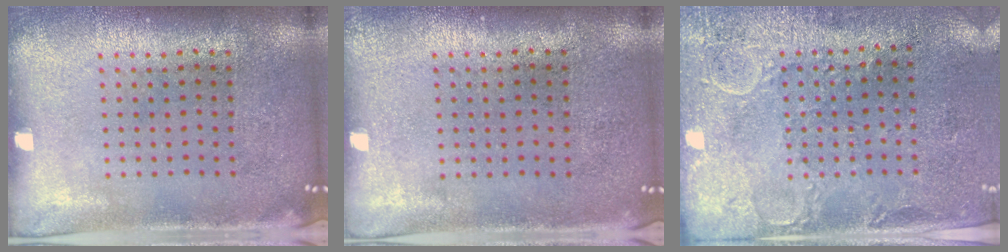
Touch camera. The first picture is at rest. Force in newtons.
{"total": 0.0}
{"total": 2.7, "press": 2.4, "slide": 1.2}